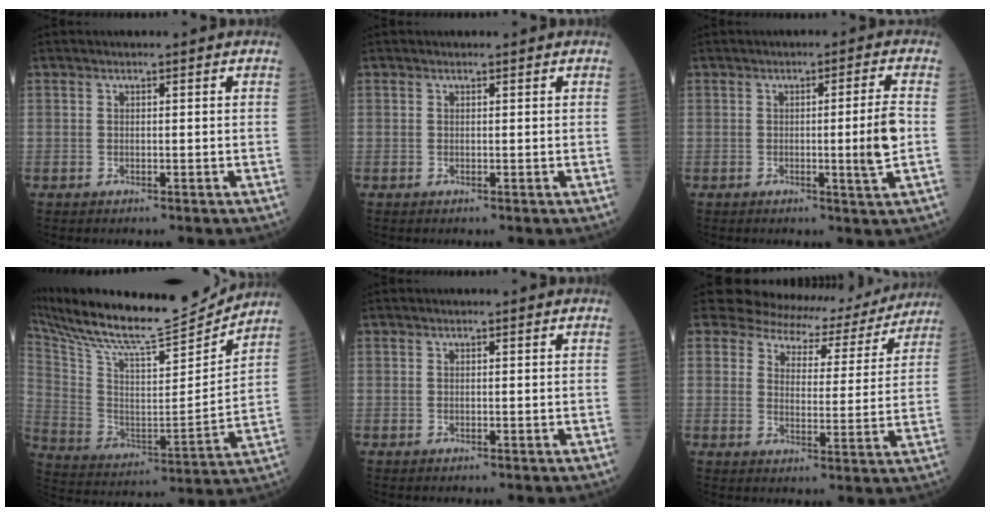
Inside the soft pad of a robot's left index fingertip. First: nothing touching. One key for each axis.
{"total": 0.0}
{"total": 4.5, "fx": -0.8, "fy": -1.2, "fz": 4.3, "tx": -0.064, "ty": -0.012, "tz": -0.012}
{"total": 23.7, "fx": 22.2, "fy": 2.4, "fz": 8.0, "tx": -0.171, "ty": -0.047, "tz": 0.357}
{"total": 0.0}
{"total": 13.2, "fx": 12.1, "fy": 4.9, "fz": 2.1, "tx": -0.016, "ty": -0.008, "tz": 0.136}